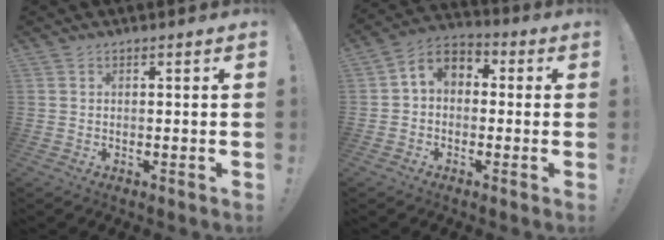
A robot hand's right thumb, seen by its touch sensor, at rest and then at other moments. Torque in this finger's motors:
{"motor_torque": [1.16, 1.00, 0.77, -0.18, 0.03]}